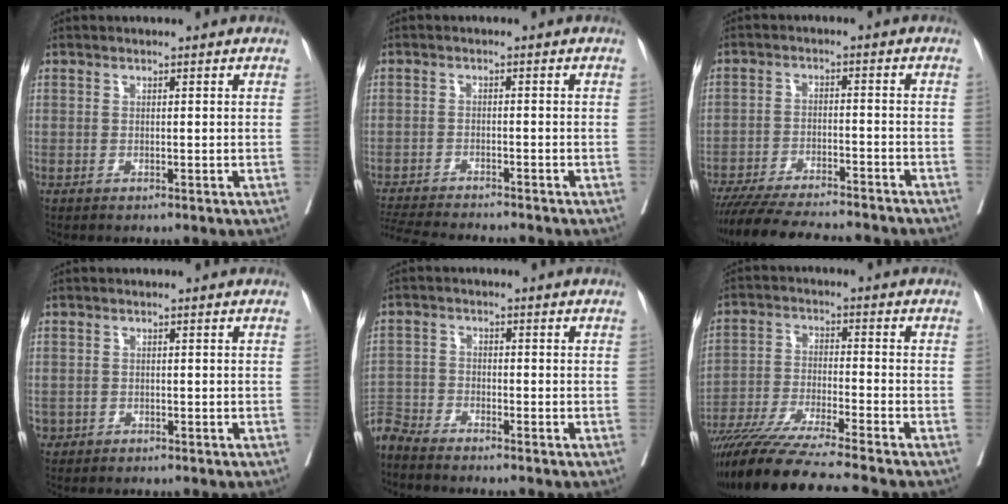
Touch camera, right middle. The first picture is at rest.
{"total": 10.2, "force": [-9.5, 0.4, 3.7], "torque": [-0.054, -0.014, -0.147]}
{"total": 17.7, "force": [-15.8, 2.3, 7.5], "torque": [-0.134, -0.024, -0.227]}
{"total": 1.1, "force": [-0.4, 1.0, 0.1], "torque": [-0.001, 0.006, -0.004]}
{"total": 4.6, "force": [-4.6, 0.0, 0.1], "torque": [0.006, -0.011, -0.091]}
{"total": 14.7, "force": [-12.6, -1.5, 7.4], "torque": [-0.125, -0.038, -0.215]}